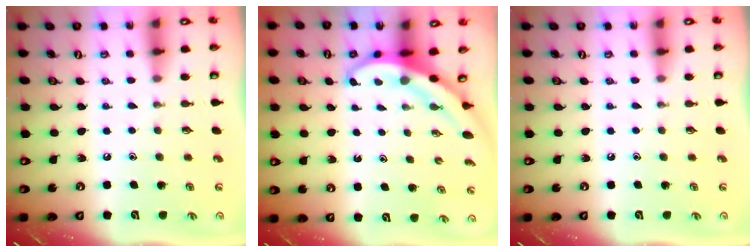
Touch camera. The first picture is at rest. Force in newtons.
{"total": 3.6, "press": 3.6, "slide": 0.3}
{"total": 0.0}